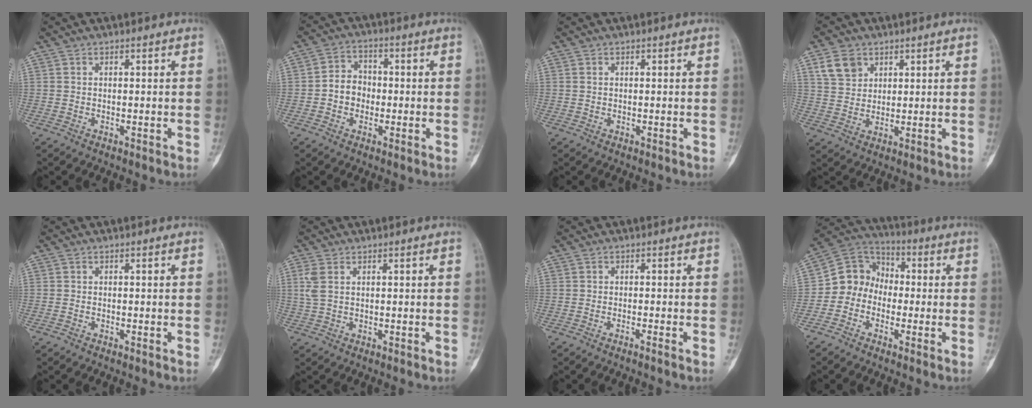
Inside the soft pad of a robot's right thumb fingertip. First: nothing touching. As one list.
[{"total": 5.5, "force": [-0.8, 4.6, 3.0], "torque": [-0.033, 0.018, -0.020]}, {"total": 0.0}, {"total": 6.2, "force": [3.2, 4.6, 2.7], "torque": [-0.034, -0.009, 0.064]}, {"total": 0.0}, {"total": 2.9, "force": [1.0, 1.7, 2.1], "torque": [-0.057, 0.011, 0.025]}, {"total": 1.3, "force": [-0.9, -0.5, 0.8], "torque": [-0.017, 0.008, -0.016]}, {"total": 9.3, "force": [-1.8, 8.3, 3.8], "torque": [-0.041, 0.055, -0.051]}]